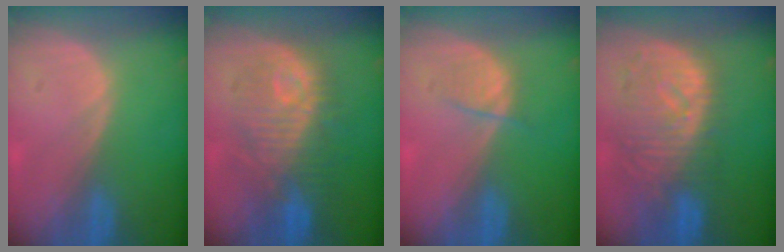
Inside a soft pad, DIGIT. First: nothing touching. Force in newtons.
{"total": 10.0, "press": 10.0, "slide": 0.8}
{"total": 2.1, "press": 2.1, "slide": 0.3}
{"total": 10.9, "press": 9.6, "slide": 5.1}